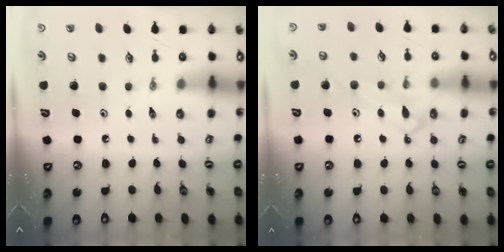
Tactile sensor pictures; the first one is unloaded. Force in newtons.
{"total": 11.4, "press": 11.4, "slide": 0.8}